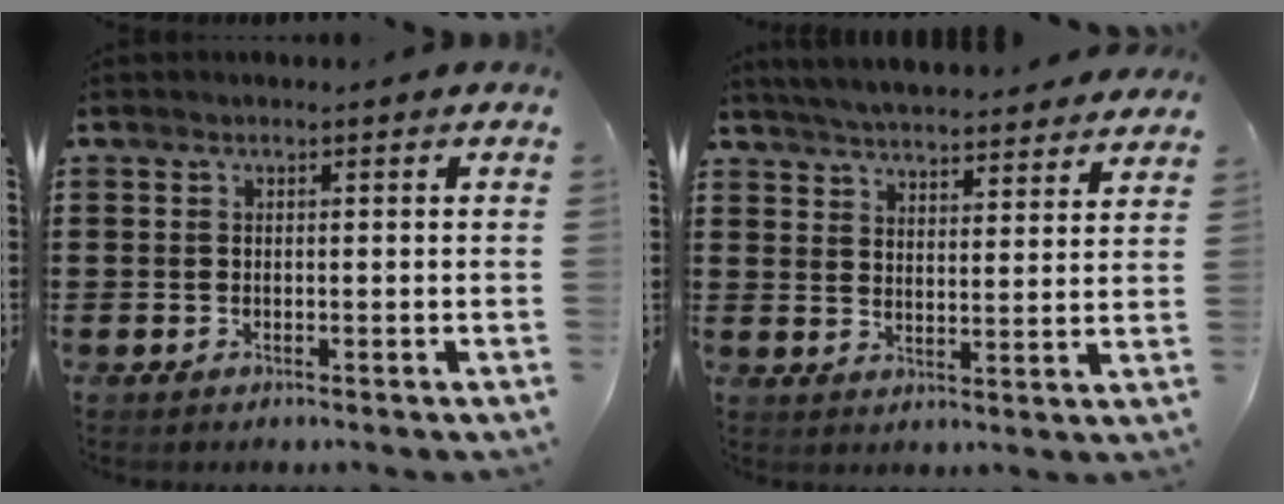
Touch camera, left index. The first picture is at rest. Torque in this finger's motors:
{"motor_torque": [1.63, -0.50, 1.00, 0.21]}